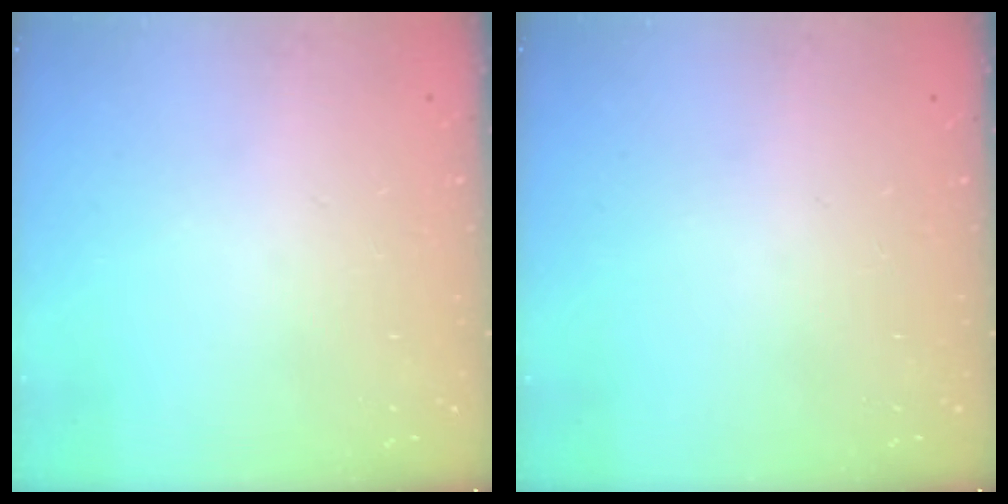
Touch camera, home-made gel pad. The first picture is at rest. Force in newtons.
{"total": 0.0}